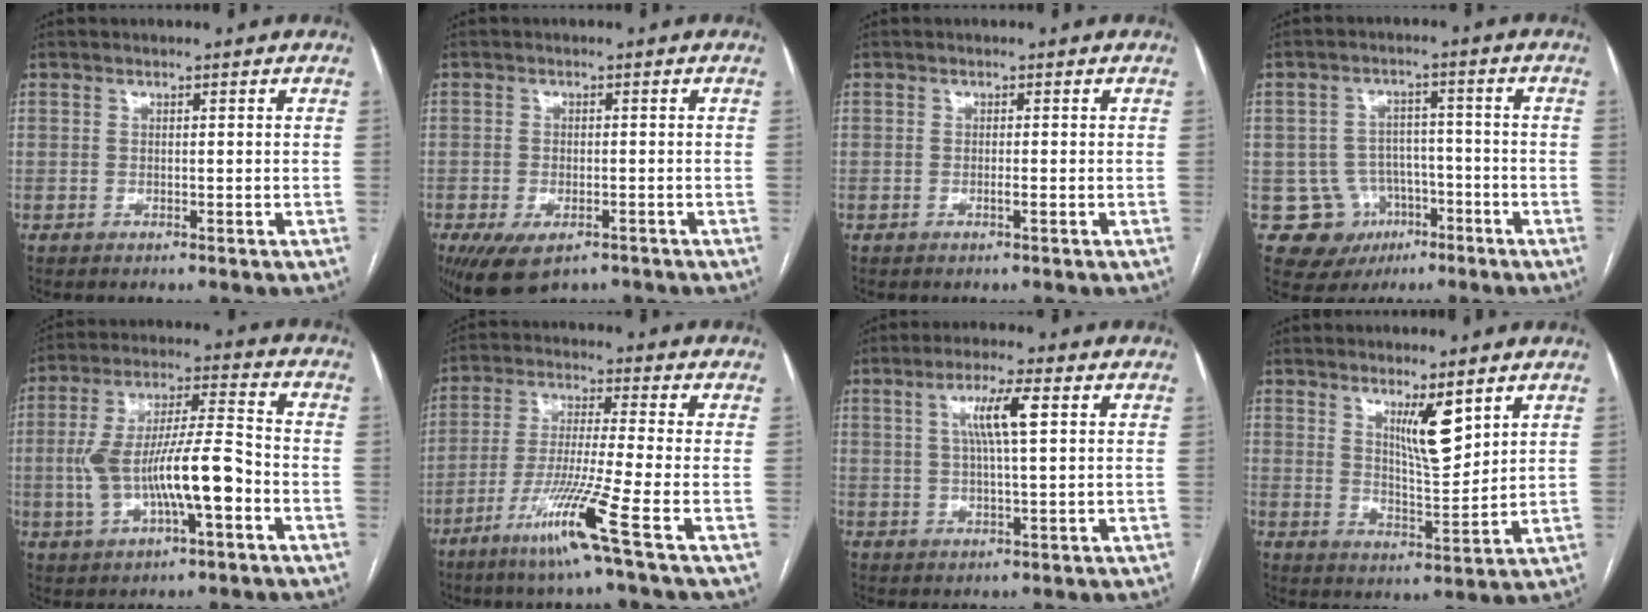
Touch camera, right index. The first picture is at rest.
{"total": 7.2, "force": [-4.6, 3.5, 4.3], "torque": [-0.073, -0.009, -0.069]}
{"total": 0.8, "force": [-0.3, -0.1, 0.7], "torque": [-0.016, 0.000, -0.006]}
{"total": 8.6, "force": [-3.3, 7.8, 1.2], "torque": [-0.018, 0.014, -0.039]}
{"total": 13.4, "force": [-3.2, 2.8, 12.8], "torque": [-0.245, 0.020, -0.049]}
{"total": 10.9, "force": [-5.6, -2.2, 9.1], "torque": [-0.173, -0.033, -0.113]}
{"total": 6.3, "force": [1.8, 0.3, 6.0], "torque": [-0.114, 0.008, 0.032]}
{"total": 6.8, "force": [3.9, 1.1, 5.4], "torque": [-0.095, -0.016, 0.073]}